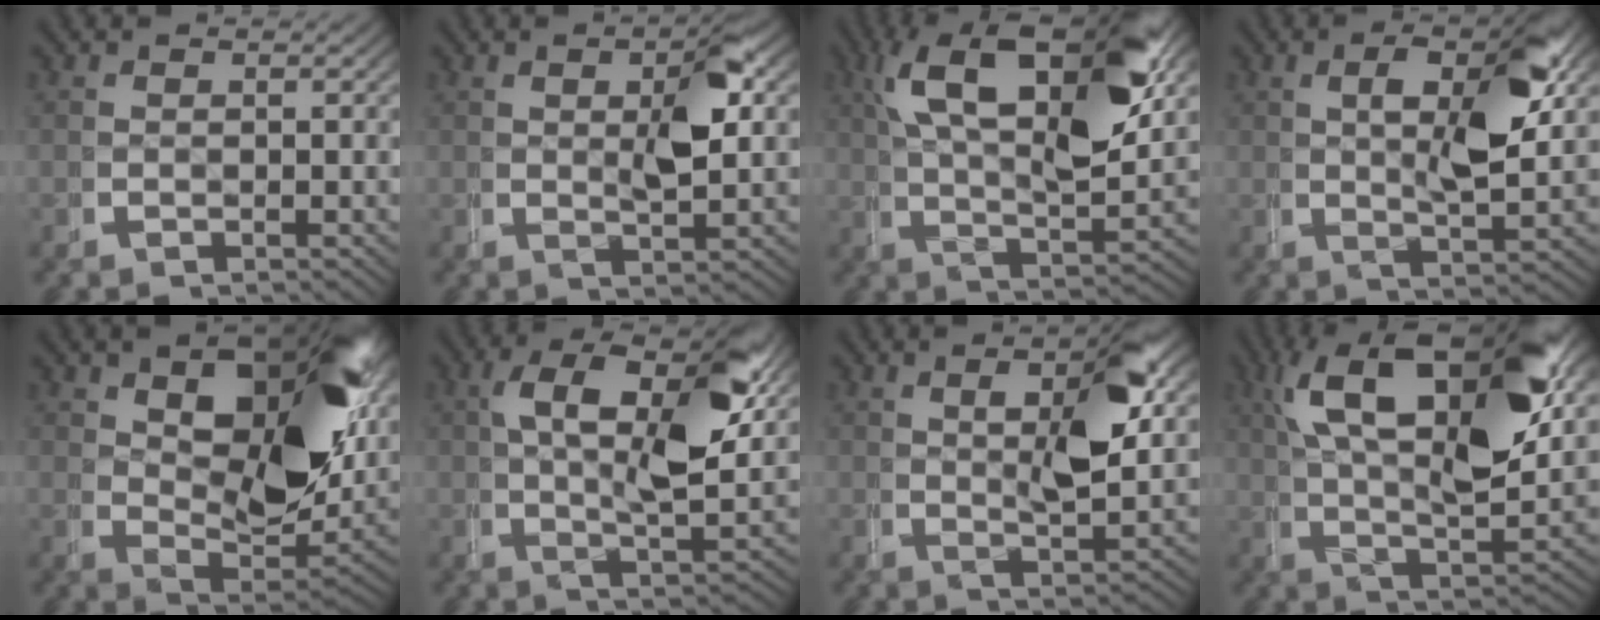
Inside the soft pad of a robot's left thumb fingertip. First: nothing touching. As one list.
[{"total": 4.5, "force": [1.0, 1.1, 4.3], "torque": [-0.074, -0.003, 0.022]}, {"total": 14.7, "force": [3.8, 6.9, 12.4], "torque": [-0.207, -0.009, 0.066]}, {"total": 7.4, "force": [1.3, 2.2, 6.9], "torque": [-0.115, -0.007, 0.027]}, {"total": 13.7, "force": [2.9, 6.7, 11.6], "torque": [-0.172, -0.033, 0.065]}, {"total": 10.4, "force": [2.4, 4.0, 9.3], "torque": [-0.158, -0.005, 0.039]}, {"total": 6.4, "force": [1.3, 1.6, 6.1], "torque": [-0.100, -0.004, 0.030]}, {"total": 16.6, "force": [3.9, 7.9, 14.1], "torque": [-0.230, -0.010, 0.067]}]